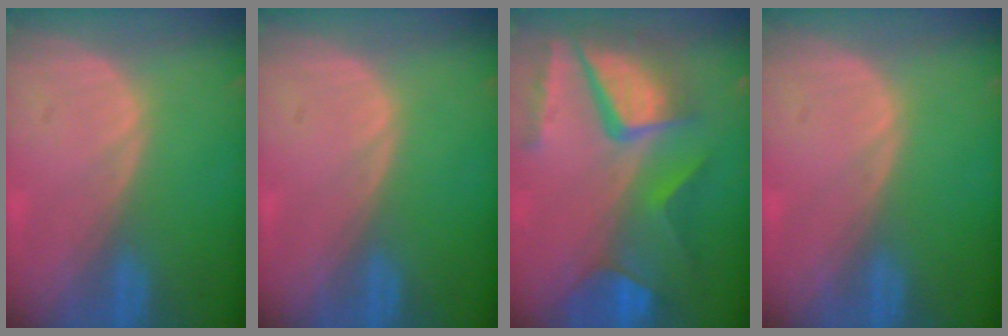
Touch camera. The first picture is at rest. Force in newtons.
{"total": 0.0}
{"total": 11.3, "press": 9.4, "slide": 6.4}
{"total": 0.0}